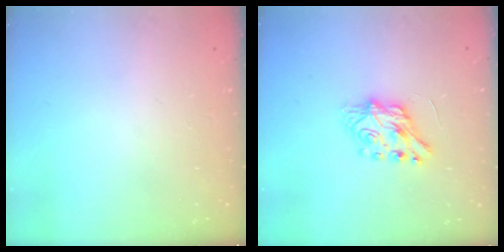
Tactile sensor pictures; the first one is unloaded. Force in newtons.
{"total": 7.2, "press": 7.1, "slide": 0.4}